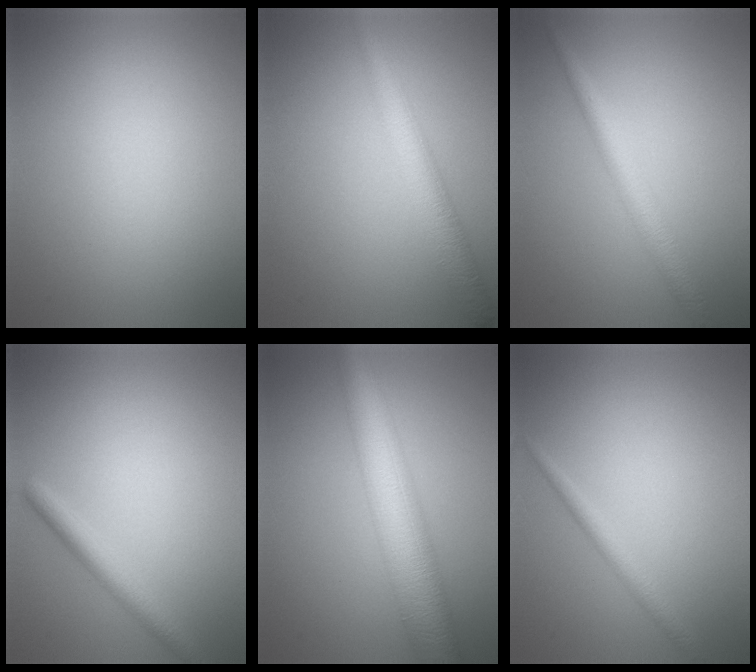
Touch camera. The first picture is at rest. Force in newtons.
{"total": 4.2, "press": 4.2, "slide": 0.1}
{"total": 2.9, "press": 2.9, "slide": 0.0}
{"total": 2.3, "press": 2.3, "slide": 0.1}
{"total": 8.6, "press": 8.6, "slide": 0.0}
{"total": 1.5, "press": 1.5, "slide": 0.1}